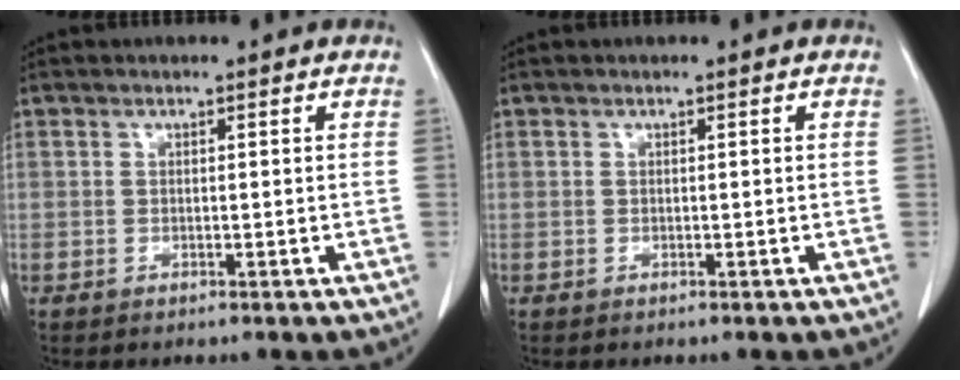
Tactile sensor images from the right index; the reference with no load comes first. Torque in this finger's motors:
{"motor_torque": [-0.01, -0.07, 0.02, 0.01]}